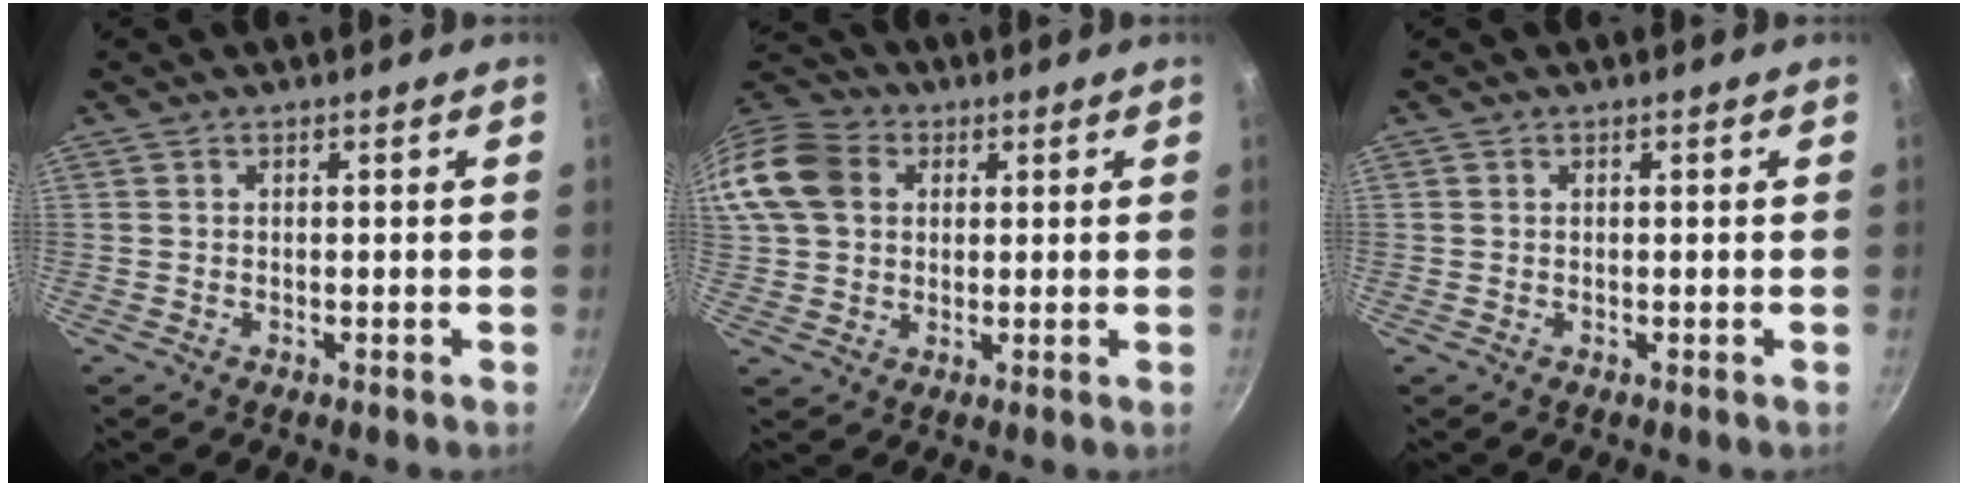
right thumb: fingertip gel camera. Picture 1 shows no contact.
{"total": 16.7, "force": [4.0, 13.4, 9.0], "torque": [-0.200, 0.030, 0.061]}
{"total": 0.5, "force": [0.2, 0.4, 0.2], "torque": [-0.004, 0.001, 0.001]}